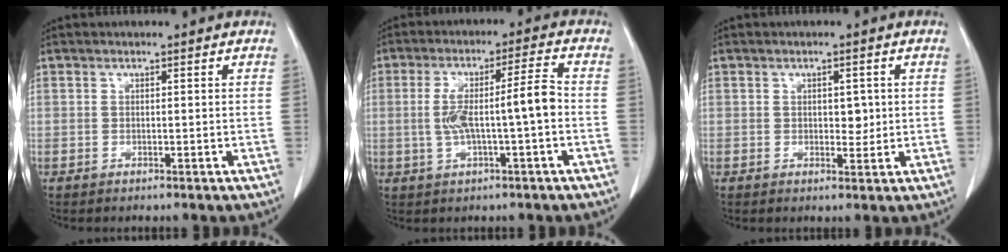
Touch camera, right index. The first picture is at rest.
{"total": 8.4, "force": [-0.9, 0.5, 8.3], "torque": [-0.154, 0.023, -0.014]}
{"total": 2.4, "force": [0.3, 1.4, 2.0], "torque": [-0.024, -0.001, 0.007]}